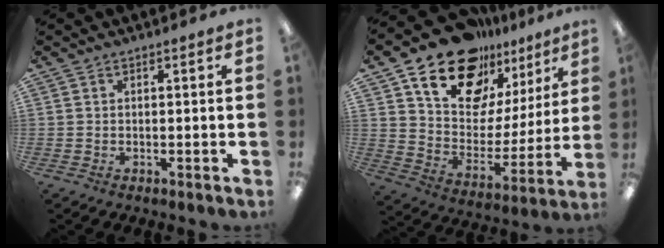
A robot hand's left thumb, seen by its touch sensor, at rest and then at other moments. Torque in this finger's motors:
{"motor_torque": [2.09, 2.04, 1.93, -0.84, 0.40]}